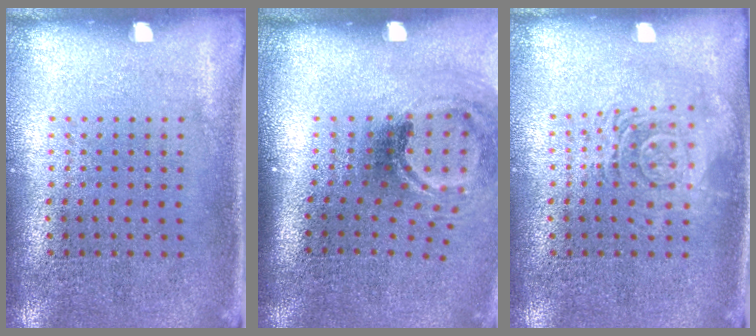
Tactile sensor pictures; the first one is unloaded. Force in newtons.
{"total": 2.0, "press": 1.2, "slide": 1.6}
{"total": 2.8, "press": 2.8, "slide": 0.4}